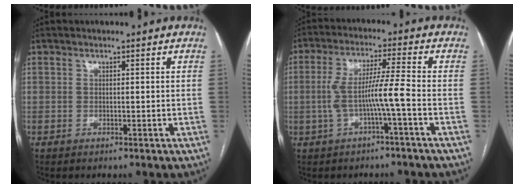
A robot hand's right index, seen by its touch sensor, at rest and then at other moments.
{"total": 7.2, "force": [-1.9, -0.4, 7.0], "torque": [-0.141, 0.019, -0.030]}